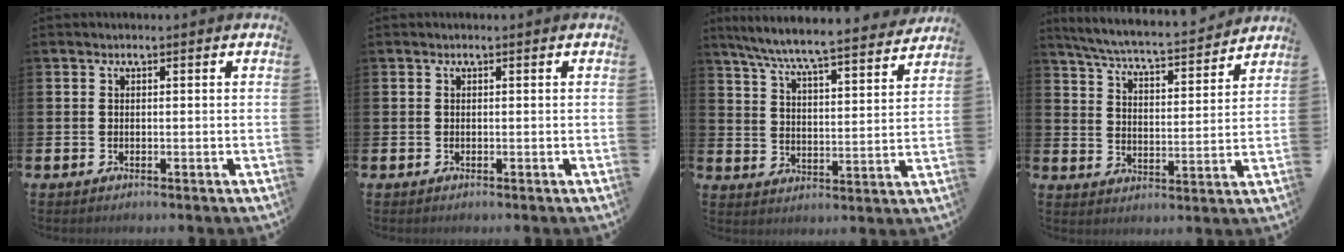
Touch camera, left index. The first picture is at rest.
{"total": 0.0}
{"total": 7.5, "force": [7.1, 0.2, 2.5], "torque": [-0.081, -0.054, 0.121]}
{"total": 6.3, "force": [6.1, 0.2, 1.7], "torque": [-0.057, -0.051, 0.101]}